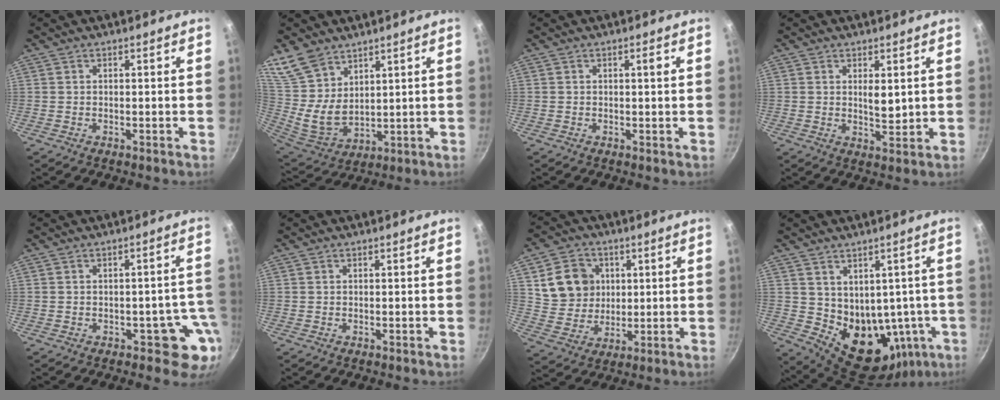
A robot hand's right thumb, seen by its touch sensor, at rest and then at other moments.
{"total": 13.7, "force": [9.2, 7.9, 6.4], "torque": [-0.113, -0.045, 0.200]}
{"total": 1.4, "force": [0.4, 0.2, 1.4], "torque": [-0.019, 0.001, 0.006]}
{"total": 4.1, "force": [1.1, 1.4, 3.7], "torque": [-0.058, -0.013, 0.021]}
{"total": 7.0, "force": [-2.7, 4.2, 4.9], "torque": [0.002, 0.030, -0.028]}
{"total": 0.0}
{"total": 11.3, "force": [3.1, 9.8, 4.7], "torque": [-0.059, -0.007, 0.062]}
{"total": 14.3, "force": [0.4, 11.1, 8.9], "torque": [-0.087, -0.008, 0.043]}